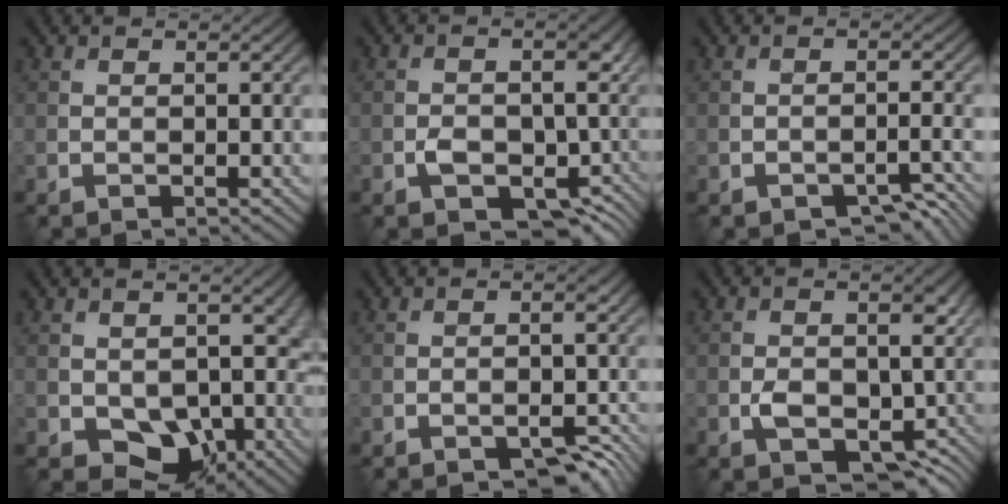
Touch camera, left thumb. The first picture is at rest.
{"total": 6.0, "force": [-2.6, 3.9, 3.8], "torque": [-0.052, -0.018, -0.041]}
{"total": 3.2, "force": [-2.4, 1.2, 1.7], "torque": [-0.023, 0.001, -0.030]}
{"total": 8.1, "force": [-0.9, 6.1, 5.2], "torque": [-0.088, -0.027, -0.014]}
{"total": 4.6, "force": [-3.1, 1.7, 2.9], "torque": [-0.042, 0.013, -0.034]}
{"total": 6.3, "force": [-2.1, 4.0, 4.5], "torque": [-0.063, -0.020, -0.031]}